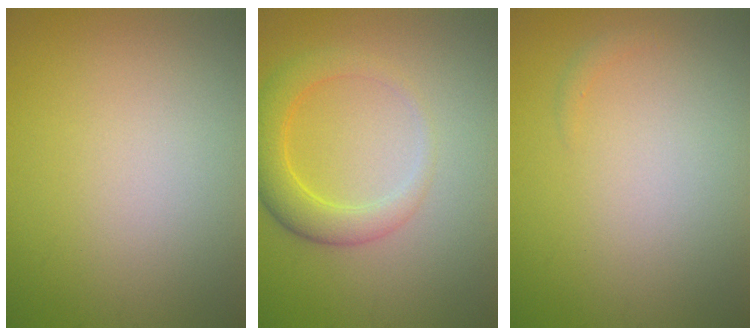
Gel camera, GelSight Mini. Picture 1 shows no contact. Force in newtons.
{"total": 3.8, "press": 3.8, "slide": 0.1}
{"total": 0.5, "press": 0.5, "slide": 0.1}